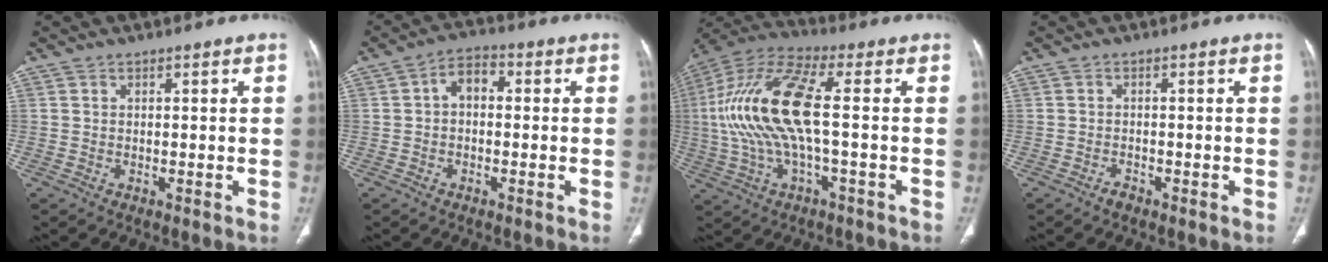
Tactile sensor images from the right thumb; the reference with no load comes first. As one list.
[{"total": 4.9, "force": [0.1, 3.3, 3.6], "torque": [-0.047, 0.018, -0.011]}, {"total": 17.5, "force": [0.1, 5.3, 16.7], "torque": [-0.374, 0.031, -0.001]}, {"total": 1.1, "force": [-1.0, 0.4, 0.3], "torque": [-0.009, 0.003, -0.018]}]